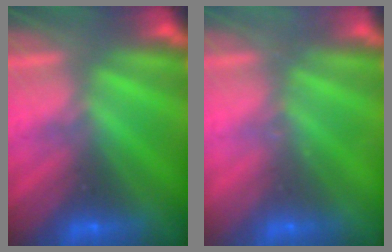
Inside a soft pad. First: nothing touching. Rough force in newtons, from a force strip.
{"total": 2.1}